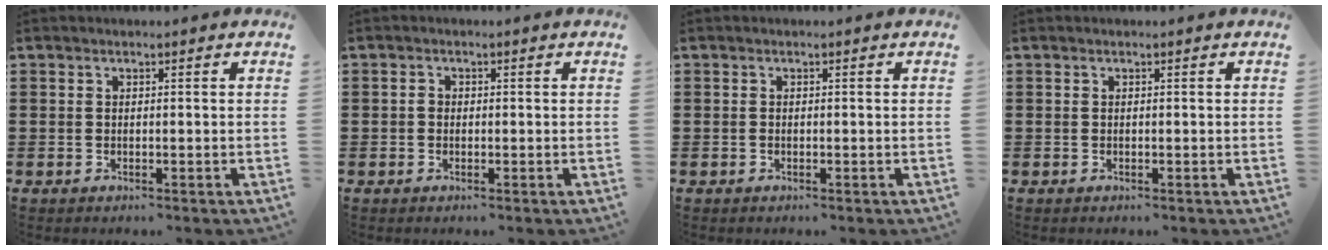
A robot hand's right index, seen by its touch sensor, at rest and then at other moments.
{"total": 0.9, "force": [-0.2, 0.8, 0.5], "torque": [-0.012, 0.002, -0.003]}
{"total": 0.0}
{"total": 0.0}